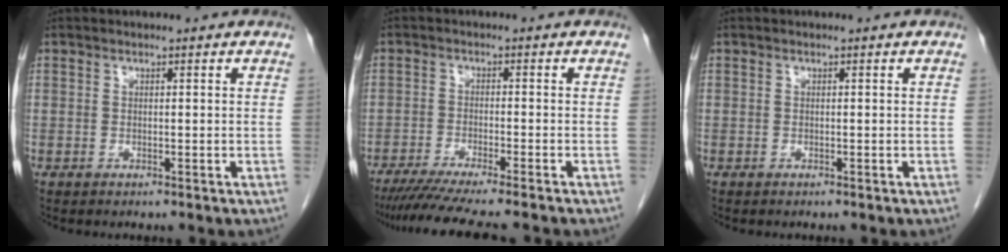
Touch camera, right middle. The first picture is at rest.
{"total": 11.7, "force": [-10.0, -0.2, 6.0], "torque": [-0.073, -0.025, -0.153]}
{"total": 0.0}